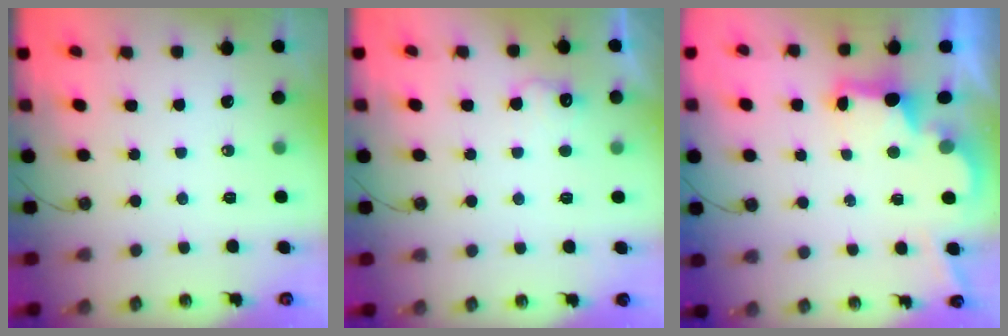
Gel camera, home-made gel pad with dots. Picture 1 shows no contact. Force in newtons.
{"total": 6.9, "press": 6.8, "slide": 1.2}
{"total": 2.8, "press": 2.7, "slide": 0.9}